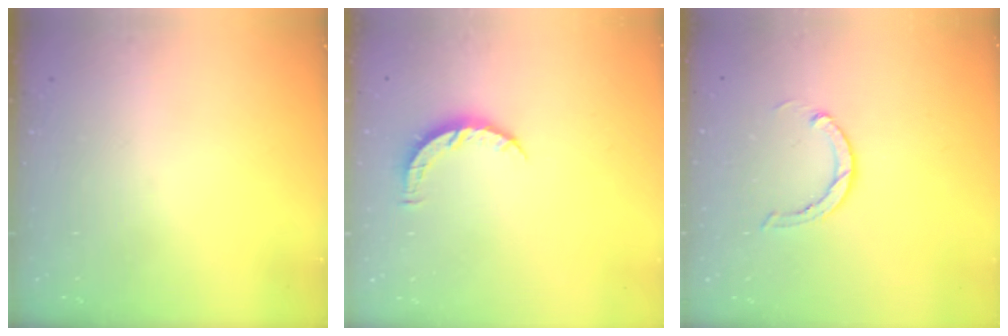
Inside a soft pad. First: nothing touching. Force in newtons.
{"total": 5.2, "press": 5.2, "slide": 0.5}
{"total": 3.1, "press": 3.1, "slide": 0.1}